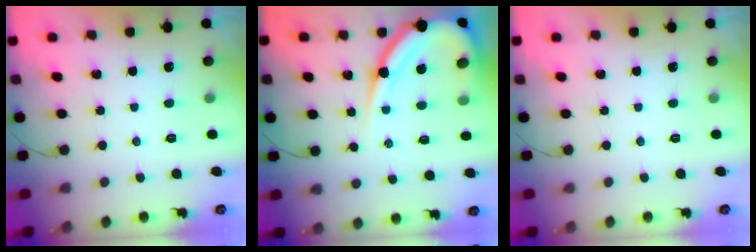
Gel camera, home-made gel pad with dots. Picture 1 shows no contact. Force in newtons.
{"total": 16.1, "press": 16.0, "slide": 1.5}
{"total": 0.0}